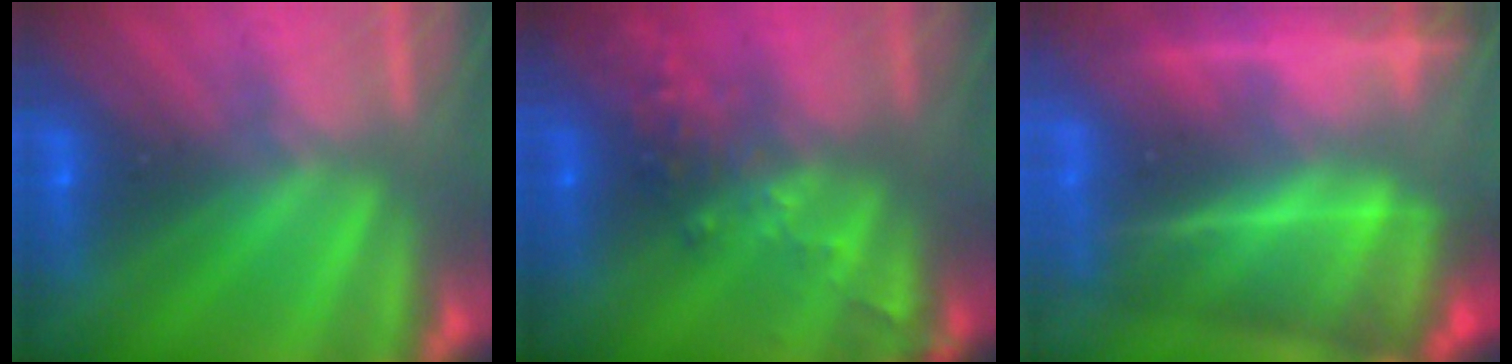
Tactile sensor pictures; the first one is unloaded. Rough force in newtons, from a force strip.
{"total": 2.7}
{"total": 7.2}